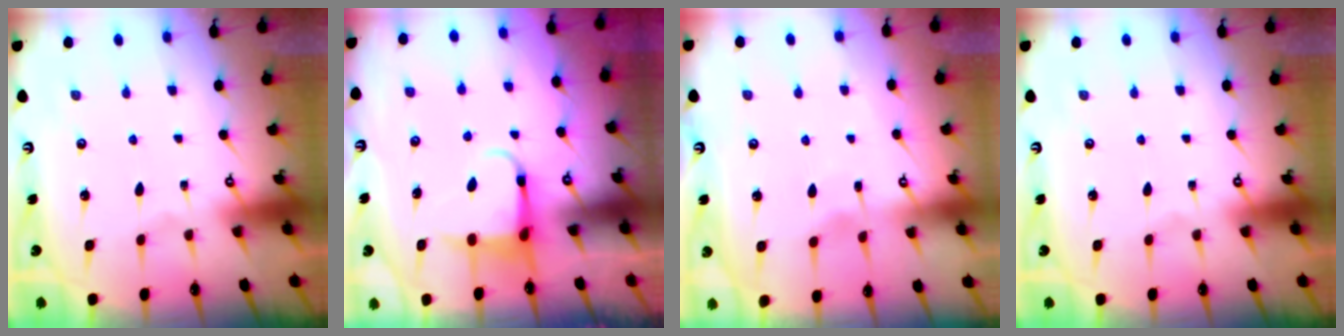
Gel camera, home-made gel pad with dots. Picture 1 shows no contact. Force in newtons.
{"total": 4.0, "press": 3.9, "slide": 0.4}
{"total": 2.0, "press": 2.0, "slide": 0.3}
{"total": 0.0}